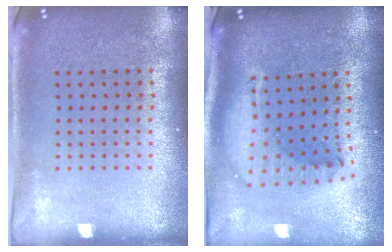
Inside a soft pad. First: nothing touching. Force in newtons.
{"total": 1.8, "press": 1.4, "slide": 1.0}